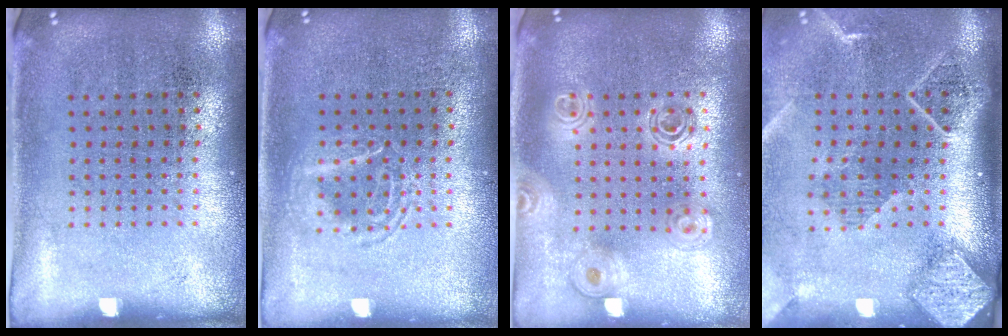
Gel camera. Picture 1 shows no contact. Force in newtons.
{"total": 1.7, "press": 1.7, "slide": 0.2}
{"total": 1.5, "press": 1.4, "slide": 0.7}
{"total": 2.7, "press": 2.0, "slide": 1.8}